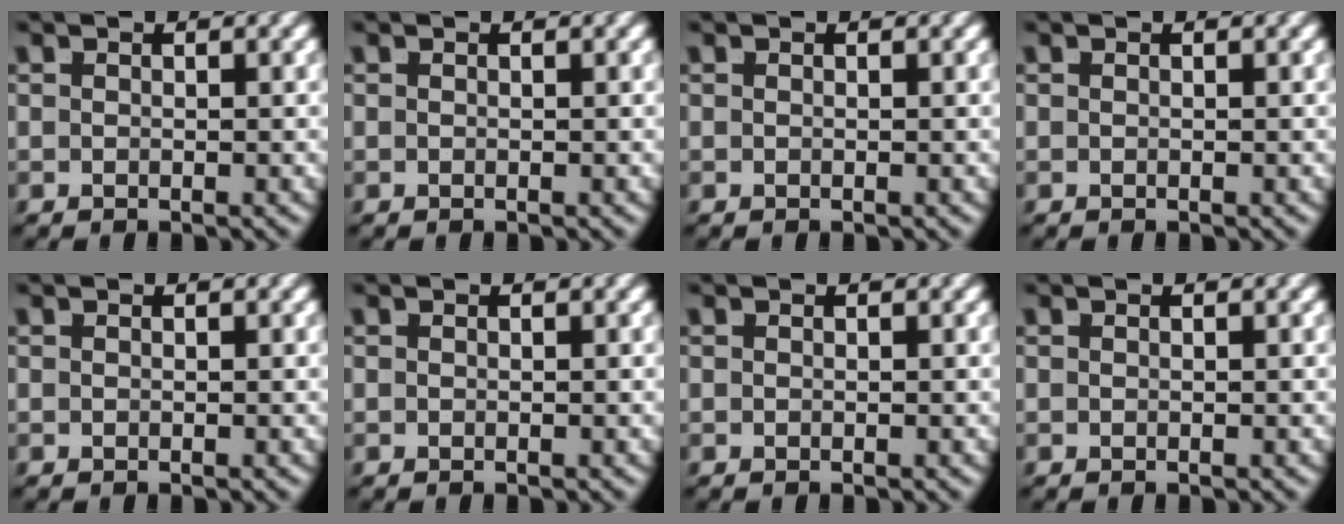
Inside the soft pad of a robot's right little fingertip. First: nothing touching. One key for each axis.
{"total": 0.0}
{"total": 0.0}
{"total": 0.0}
{"total": 0.0}
{"total": 0.0}
{"total": 0.0}
{"total": 0.0}